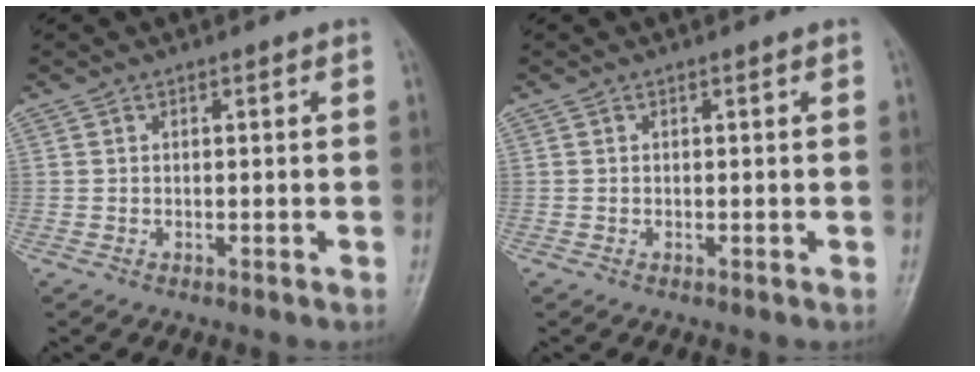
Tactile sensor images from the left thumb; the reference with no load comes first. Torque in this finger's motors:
{"motor_torque": [0.00, 0.00, 0.00, 0.00, 0.00]}